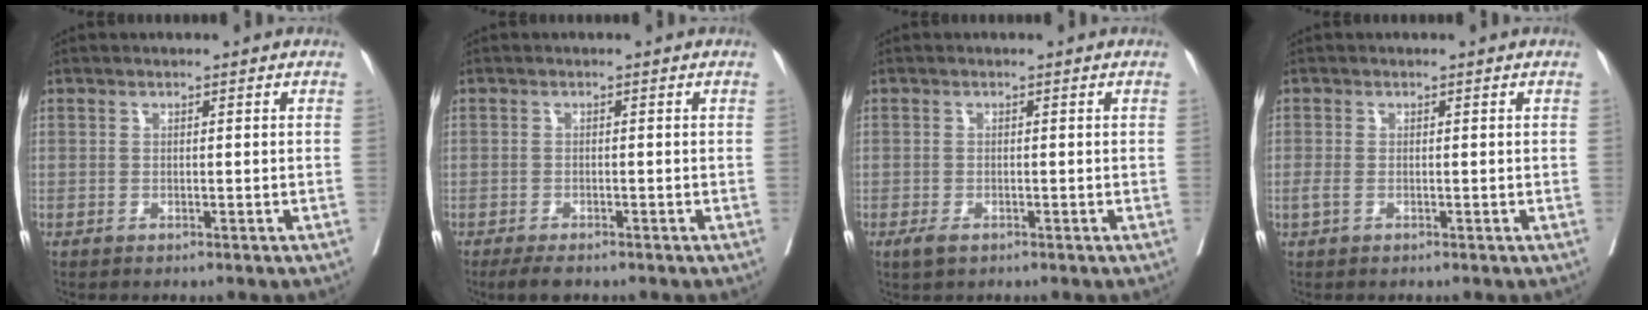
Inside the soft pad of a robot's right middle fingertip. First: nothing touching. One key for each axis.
{"total": 2.9, "fx": -2.2, "fy": 0.9, "fz": 1.7, "tx": -0.024, "ty": -0.004, "tz": -0.031}
{"total": 1.9, "fx": -1.0, "fy": 0.9, "fz": 1.3, "tx": -0.029, "ty": -0.003, "tz": -0.012}
{"total": 1.0, "fx": -0.2, "fy": 0.5, "fz": 0.9, "tx": -0.025, "ty": -0.003, "tz": -0.001}